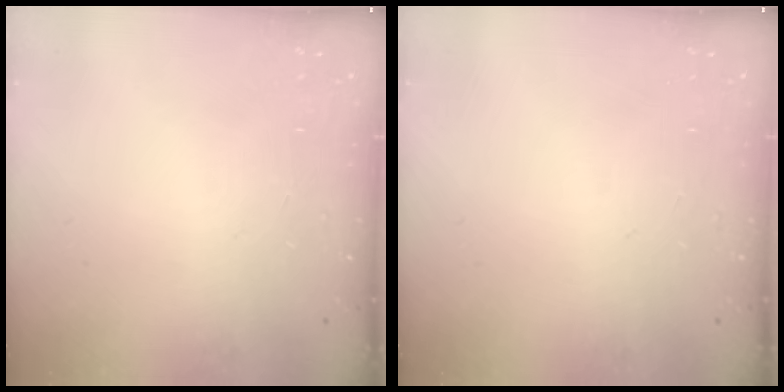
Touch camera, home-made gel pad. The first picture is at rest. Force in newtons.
{"total": 0.0}